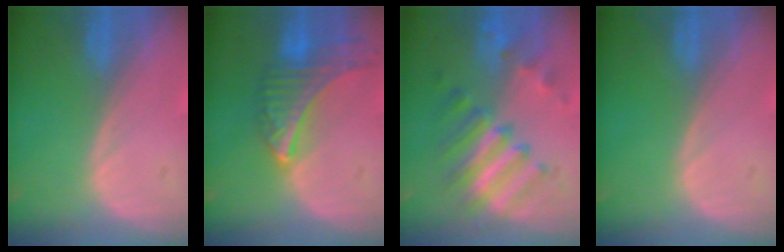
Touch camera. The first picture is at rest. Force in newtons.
{"total": 9.0, "press": 7.9, "slide": 4.3}
{"total": 8.2, "press": 8.0, "slide": 1.7}
{"total": 0.0}